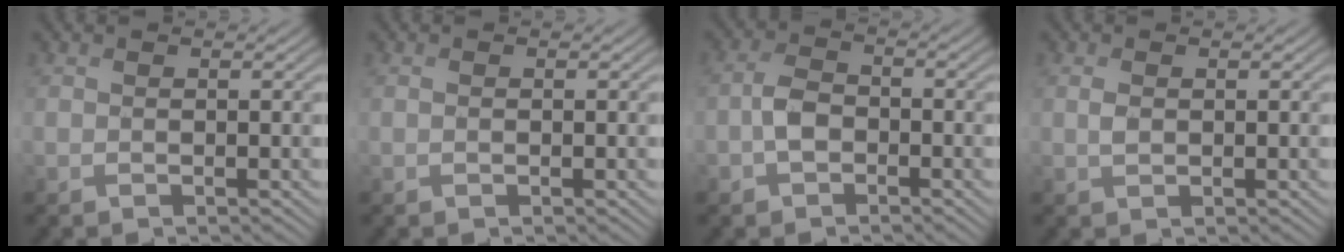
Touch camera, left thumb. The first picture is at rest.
{"total": 0.5, "force": [0.4, -0.3, 0.0], "torque": [0.001, 0.004, 0.008]}
{"total": 2.8, "force": [-0.9, 1.9, 1.9], "torque": [-0.039, 0.011, -0.028]}
{"total": 1.1, "force": [0.8, 0.3, 0.7], "torque": [-0.015, 0.005, 0.015]}